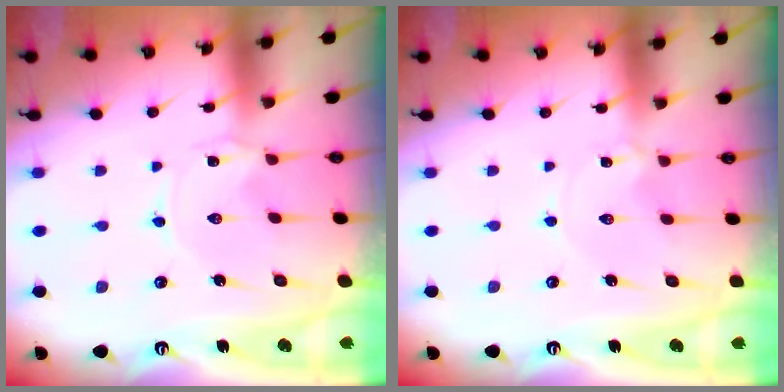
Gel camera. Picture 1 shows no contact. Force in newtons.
{"total": 0.0}